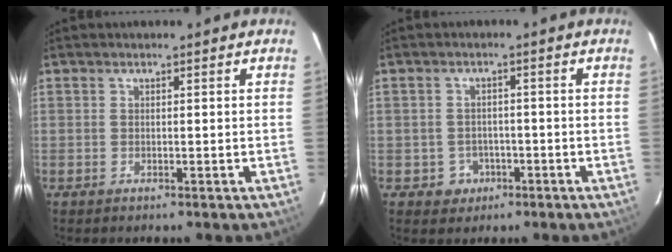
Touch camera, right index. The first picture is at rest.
{"total": 4.0, "force": [-1.6, 3.7, 0.4], "torque": [-0.017, 0.013, -0.015]}